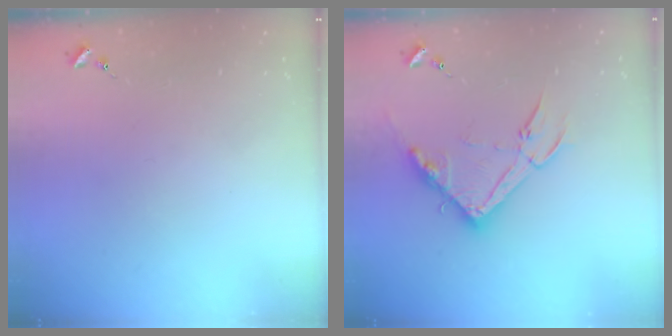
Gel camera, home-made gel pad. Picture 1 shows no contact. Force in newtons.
{"total": 16.1, "press": 16.1, "slide": 0.6}